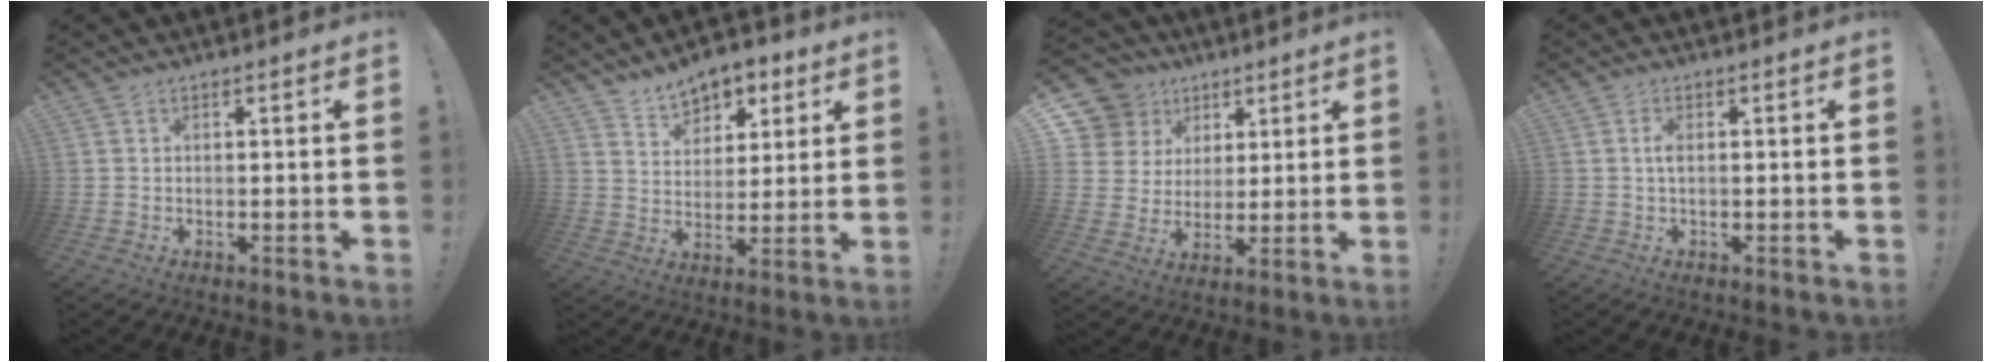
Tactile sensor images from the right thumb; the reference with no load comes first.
{"total": 8.7, "force": [6.4, 5.3, 2.4], "torque": [-0.036, -0.039, 0.123]}
{"total": 11.3, "force": [5.6, 9.5, 2.6], "torque": [-0.045, -0.036, 0.122]}
{"total": 2.0, "force": [-0.1, 0.7, 1.9], "torque": [-0.037, 0.004, -0.003]}